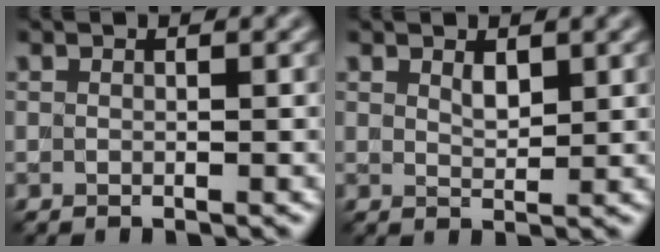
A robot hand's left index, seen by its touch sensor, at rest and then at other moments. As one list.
[{"total": 1.2, "force": [0.9, 0.5, 0.6], "torque": [-0.013, -0.001, 0.017]}]